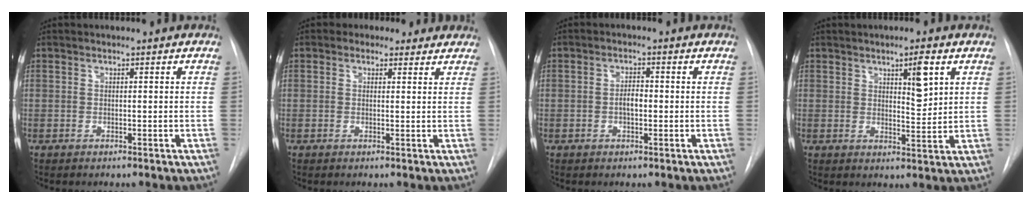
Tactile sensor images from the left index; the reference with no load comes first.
{"total": 3.8, "force": [2.8, 2.5, 0.7], "torque": [-0.004, 0.014, 0.028]}
{"total": 2.3, "force": [-0.4, 1.0, 2.0], "torque": [-0.035, 0.004, -0.006]}
{"total": 4.9, "force": [2.3, 1.0, 4.2], "torque": [-0.066, -0.008, 0.038]}